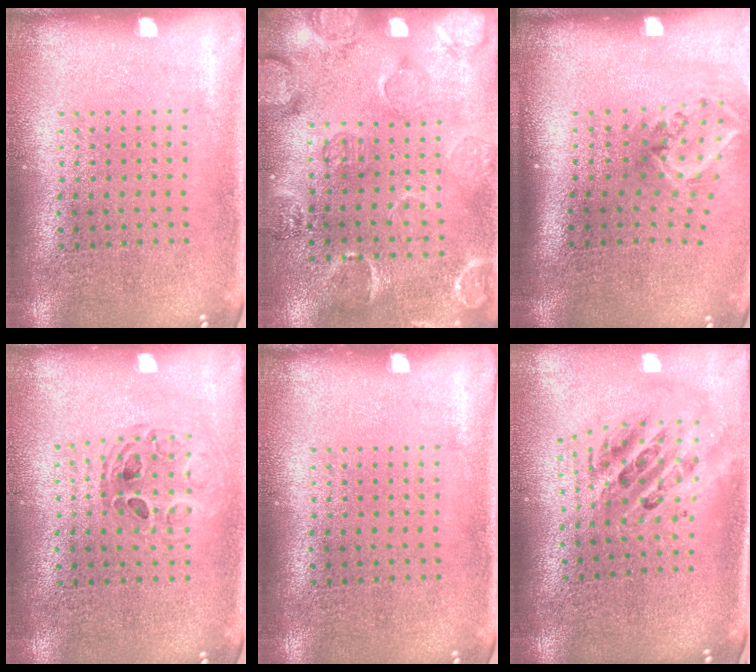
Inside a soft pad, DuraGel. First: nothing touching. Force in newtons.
{"total": 2.8, "press": 1.9, "slide": 2.1}
{"total": 2.1, "press": 1.3, "slide": 1.7}
{"total": 0.9, "press": 0.9, "slide": 0.1}
{"total": 0.0}
{"total": 2.4, "press": 1.7, "slide": 1.6}